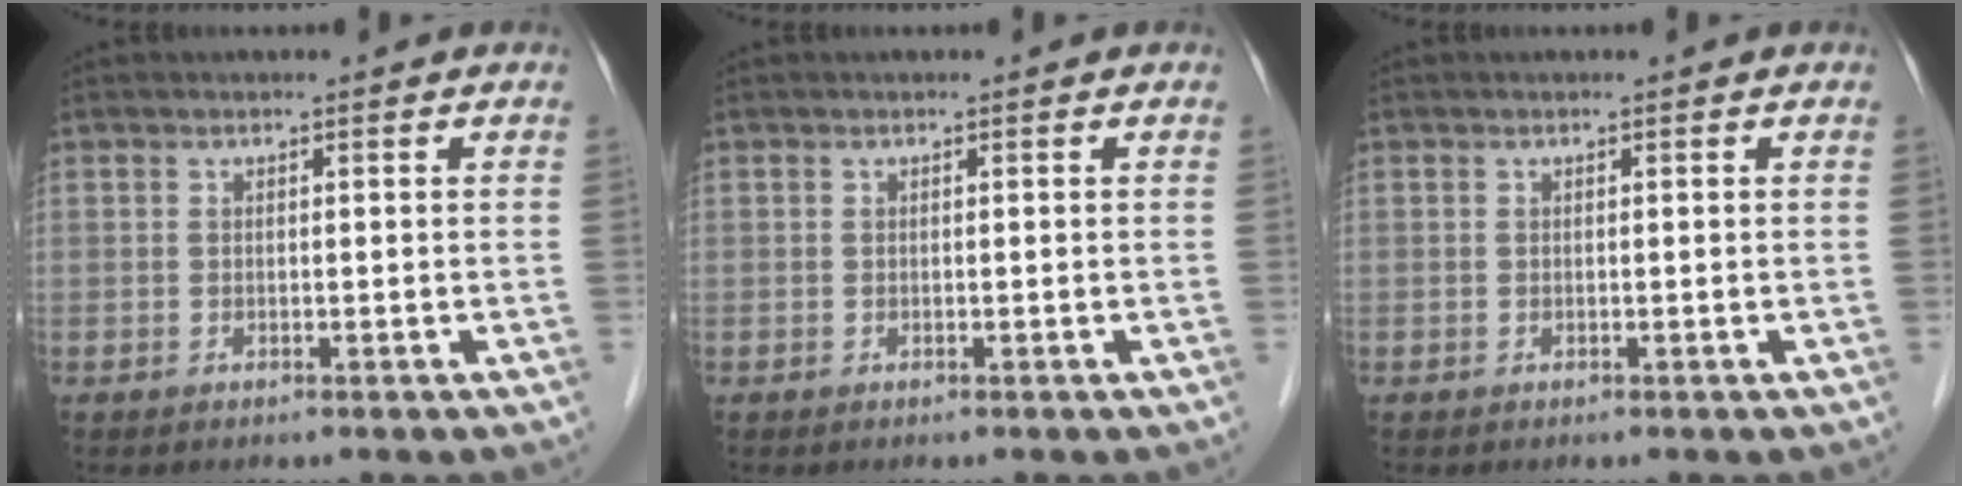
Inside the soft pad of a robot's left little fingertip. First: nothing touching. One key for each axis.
{"total": 0.0}
{"total": 0.0}